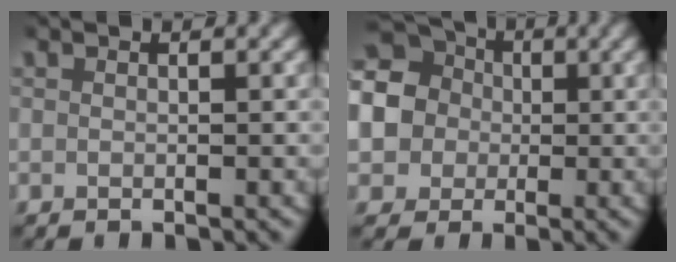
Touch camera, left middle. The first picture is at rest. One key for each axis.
{"total": 15.6, "fx": 2.4, "fy": 14.0, "fz": 6.3, "tx": -0.173, "ty": -0.023, "tz": 0.026}